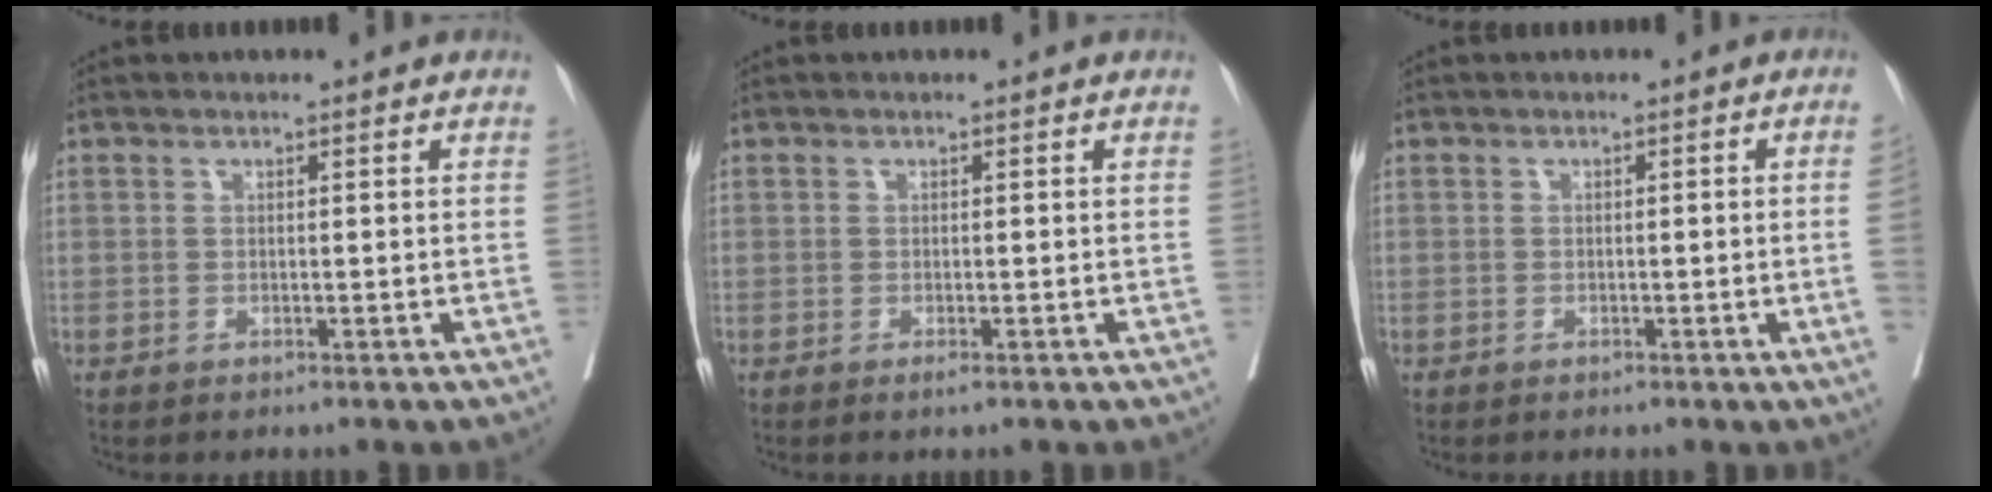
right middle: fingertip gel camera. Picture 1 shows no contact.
{"total": 0.5, "force": [-0.3, 0.0, 0.4], "torque": [-0.007, -0.002, -0.005]}
{"total": 2.5, "force": [-0.5, -0.5, 2.4], "torque": [-0.033, 0.002, -0.005]}